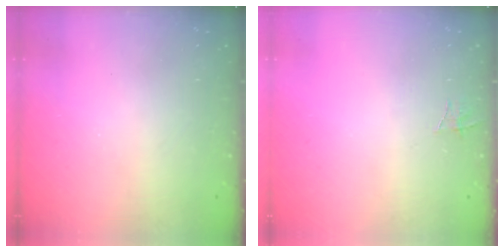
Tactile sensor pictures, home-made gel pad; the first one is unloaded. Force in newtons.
{"total": 4.3, "press": 4.3, "slide": 0.3}